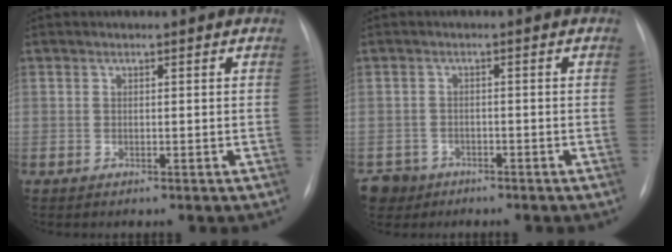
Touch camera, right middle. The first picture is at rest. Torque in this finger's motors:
{"motor_torque": [0.12, -0.24, -0.01, -0.01]}